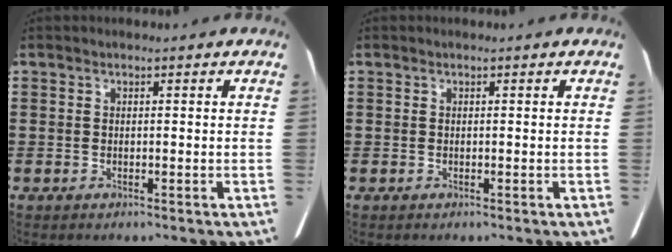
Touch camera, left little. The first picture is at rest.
{"total": 0.0}